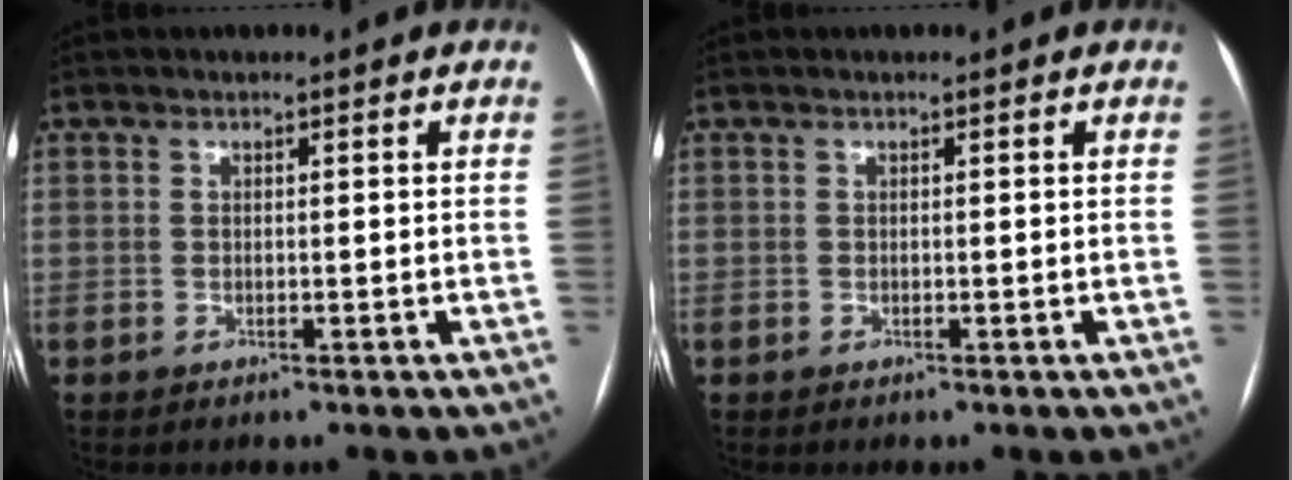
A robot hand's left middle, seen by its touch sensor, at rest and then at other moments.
{"total": 0.0}